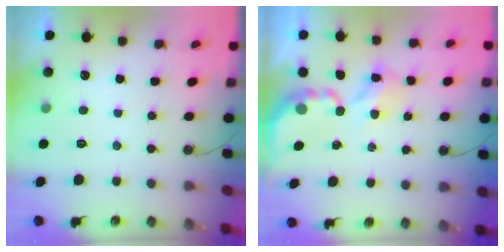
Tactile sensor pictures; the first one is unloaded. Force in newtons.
{"total": 3.7, "press": 3.7, "slide": 0.2}